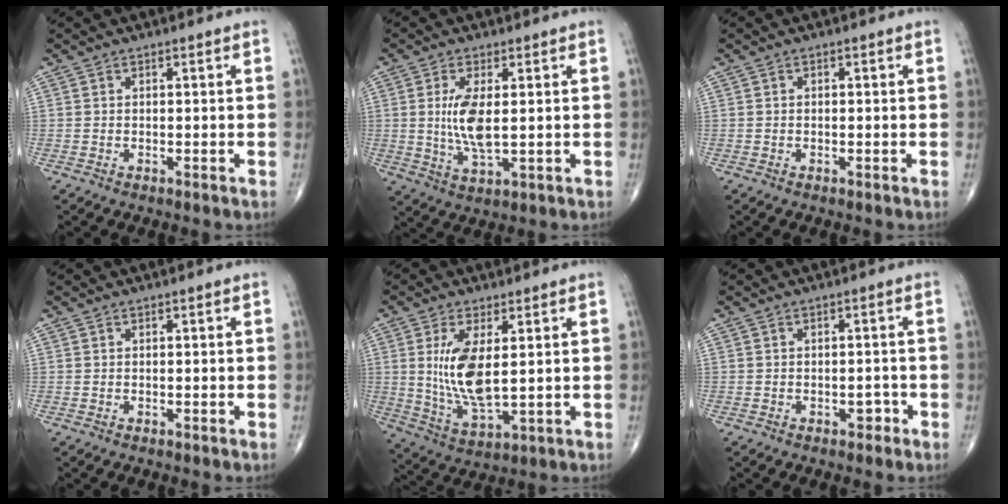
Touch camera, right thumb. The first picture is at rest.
{"total": 7.6, "force": [0.8, 2.8, 7.1], "torque": [-0.144, -0.018, 0.019]}
{"total": 0.0}
{"total": 0.0}
{"total": 11.2, "force": [1.8, 4.5, 10.1], "torque": [-0.198, -0.026, 0.045]}
{"total": 1.8, "force": [-1.0, 1.1, 1.0], "torque": [-0.001, 0.007, -0.016]}